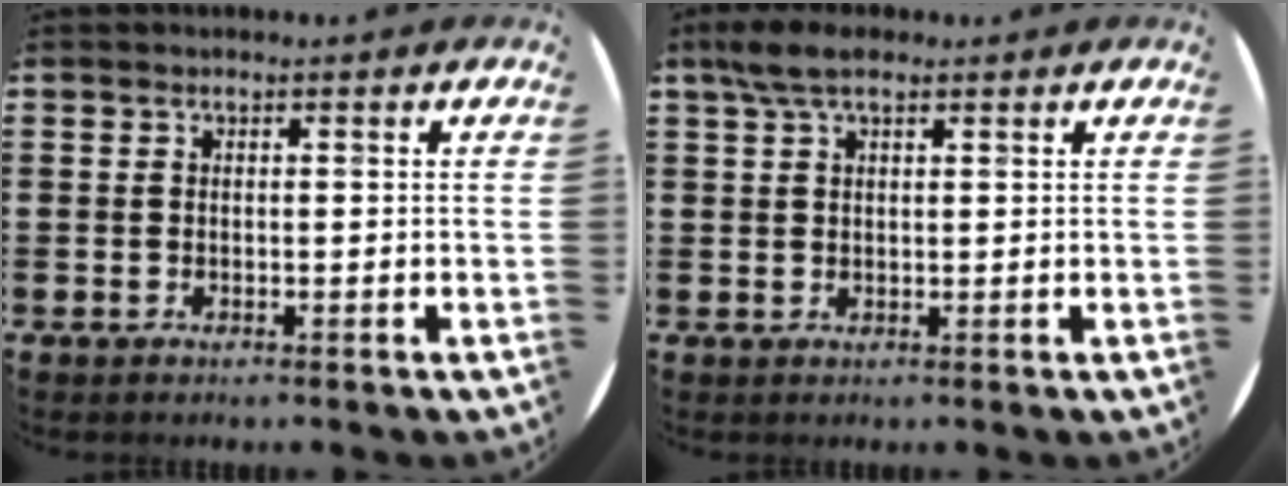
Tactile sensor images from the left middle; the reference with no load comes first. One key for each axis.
{"total": 3.9, "fx": 2.8, "fy": 1.5, "fz": 2.3, "tx": -0.051, "ty": 0.008, "tz": 0.051}